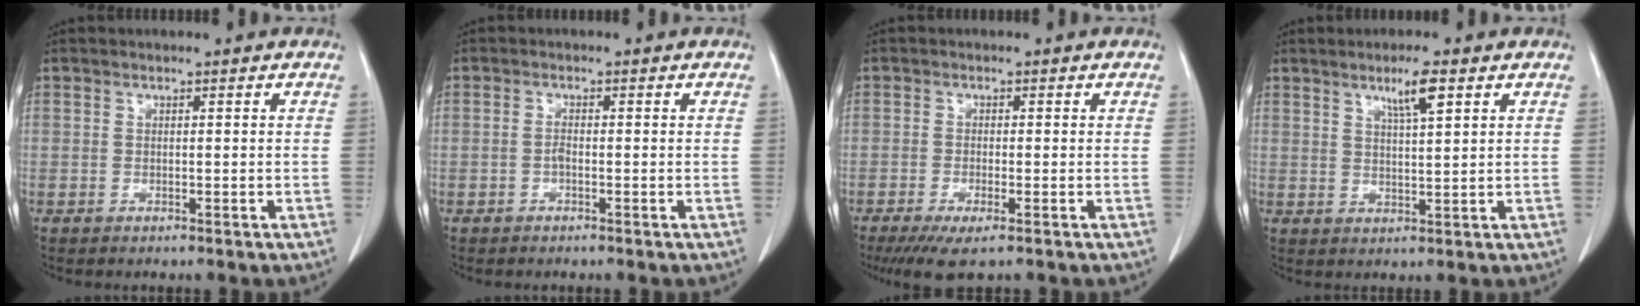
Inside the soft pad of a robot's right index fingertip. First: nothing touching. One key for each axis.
{"total": 1.0, "fx": -0.4, "fy": 0.2, "fz": 0.9, "tx": -0.018, "ty": 0.002, "tz": -0.009}
{"total": 4.7, "fx": -2.9, "fy": 0.6, "fz": 3.6, "tx": -0.061, "ty": -0.013, "tz": -0.048}
{"total": 4.5, "fx": 2.5, "fy": 0.1, "fz": 3.7, "tx": -0.064, "ty": -0.001, "tz": 0.045}